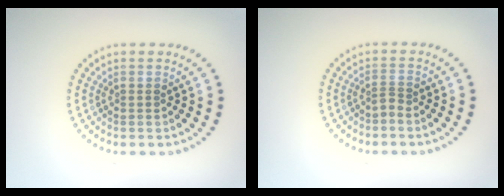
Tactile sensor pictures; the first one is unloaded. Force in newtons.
{"total": 0.7, "press": 0.3, "slide": 0.6}